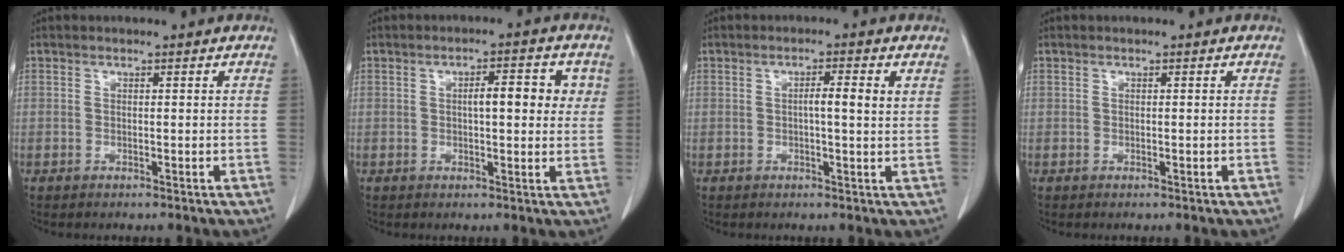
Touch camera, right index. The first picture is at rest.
{"total": 5.9, "force": [1.2, 1.9, 5.5], "torque": [-0.078, 0.014, 0.014]}
{"total": 3.4, "force": [0.7, 0.2, 3.3], "torque": [-0.053, 0.005, 0.008]}
{"total": 0.0}